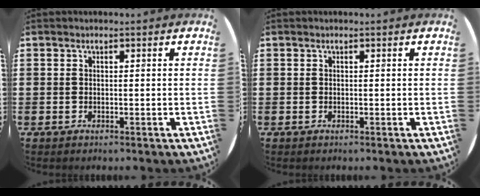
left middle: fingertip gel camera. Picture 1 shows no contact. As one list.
[{"total": 0.0}]